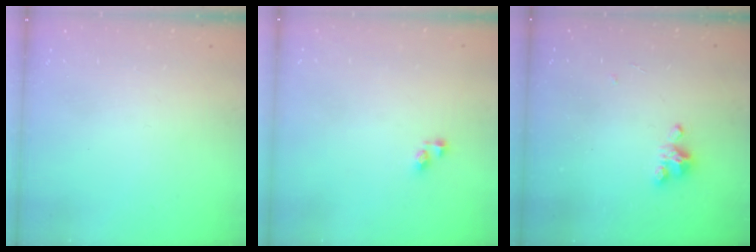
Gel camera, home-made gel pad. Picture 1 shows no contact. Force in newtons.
{"total": 3.7, "press": 3.7, "slide": 0.1}
{"total": 5.5, "press": 5.5, "slide": 0.4}